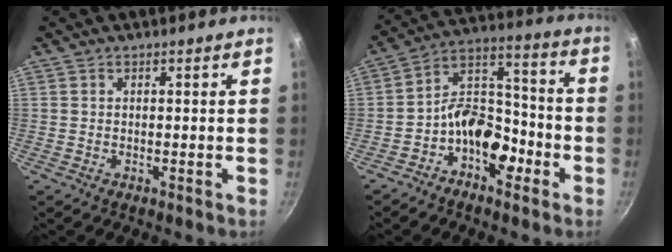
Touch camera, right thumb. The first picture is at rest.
{"total": 11.7, "force": [-5.4, 7.4, 7.3], "torque": [-0.075, 0.073, -0.104]}